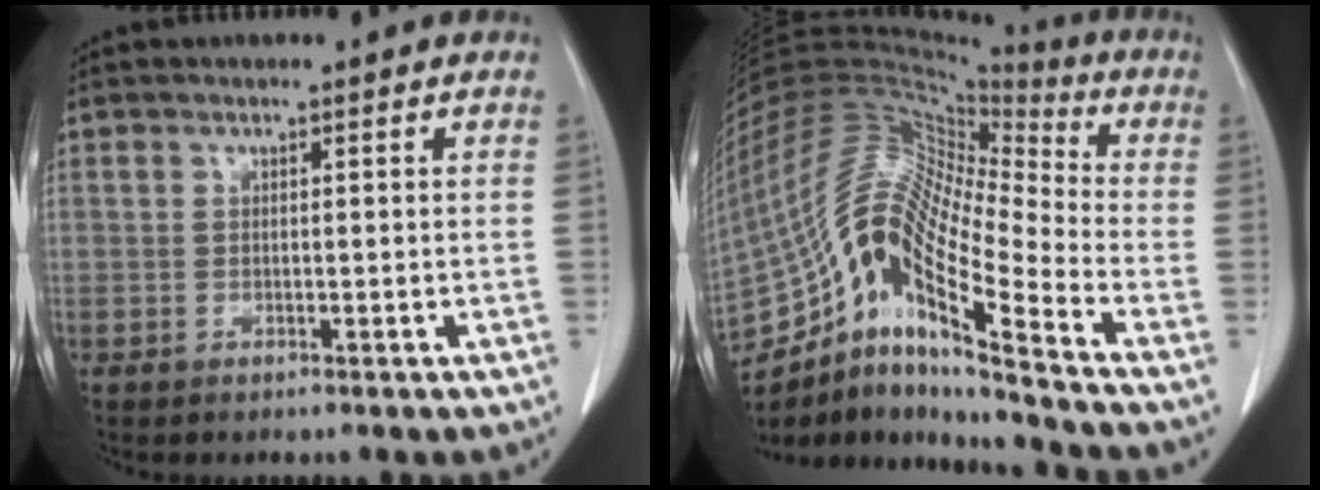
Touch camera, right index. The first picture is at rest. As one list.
[{"total": 18.9, "force": [-12.1, 2.4, 14.3], "torque": [-0.285, 0.022, -0.219]}]